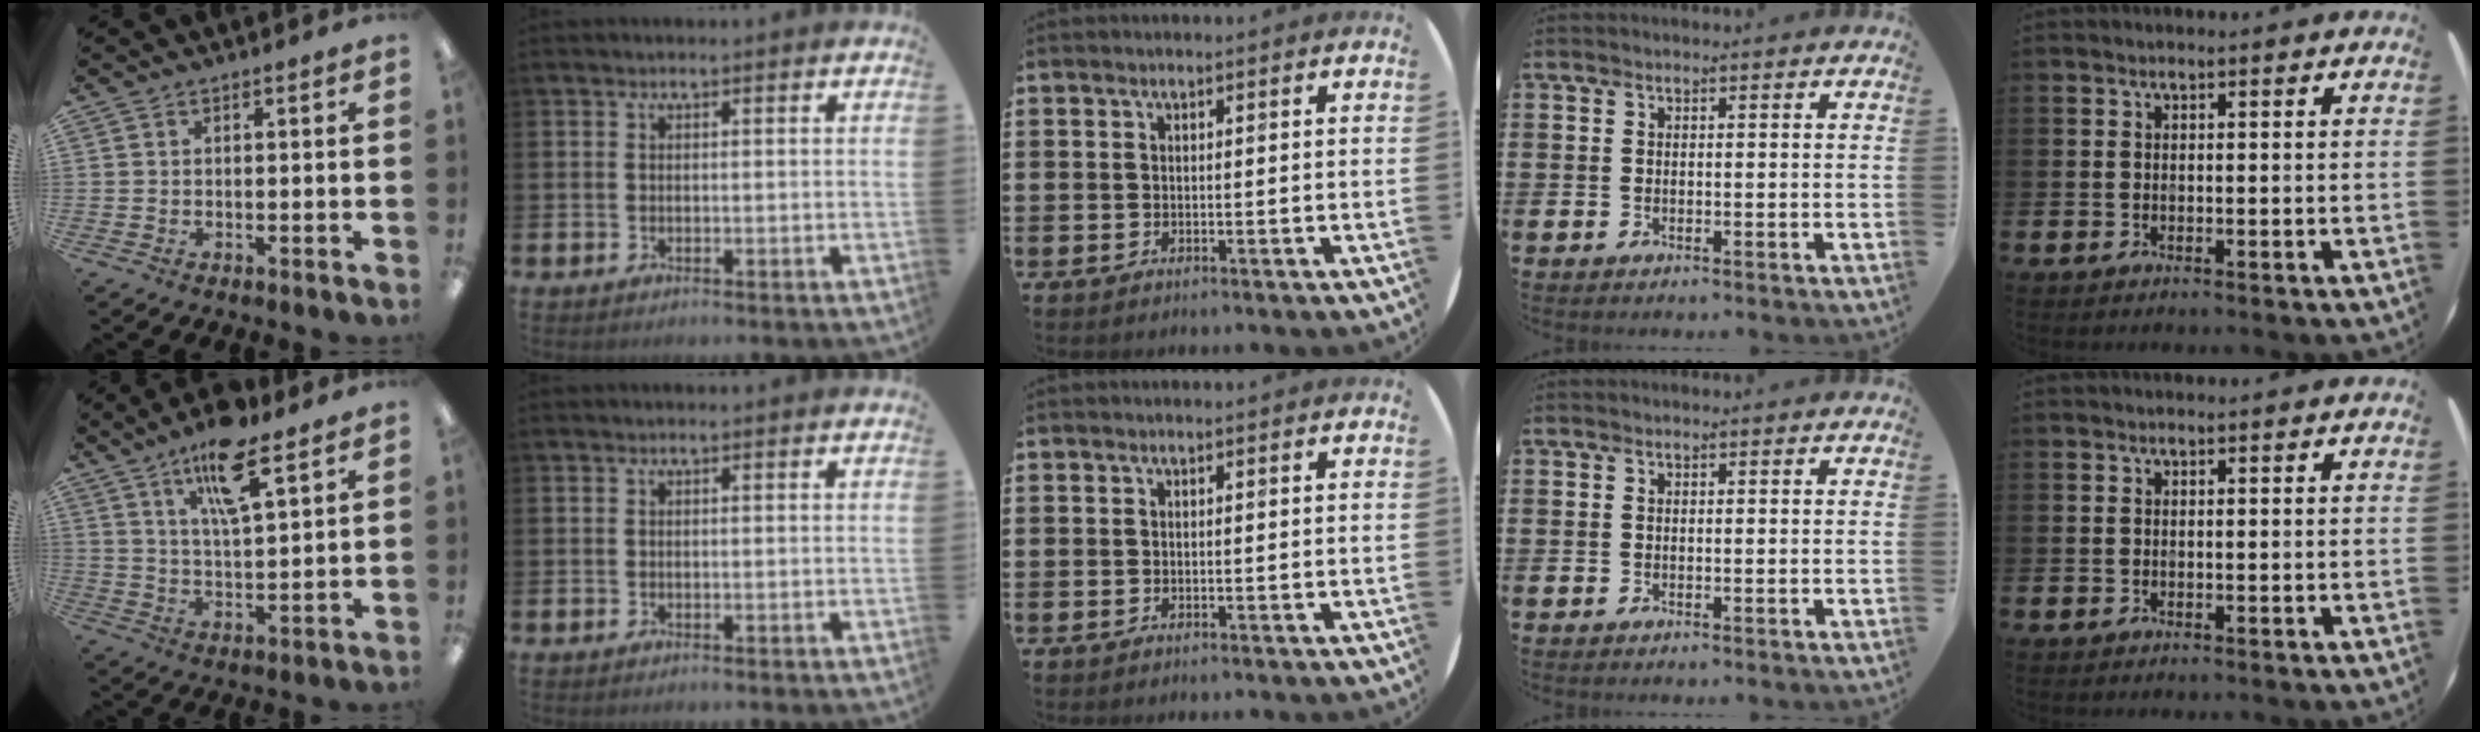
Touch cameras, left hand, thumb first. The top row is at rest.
{"thumb": {"total": 13.1, "force": [8.3, 3.8, 9.4], "torque": [-0.158, -0.031, 0.139]}}